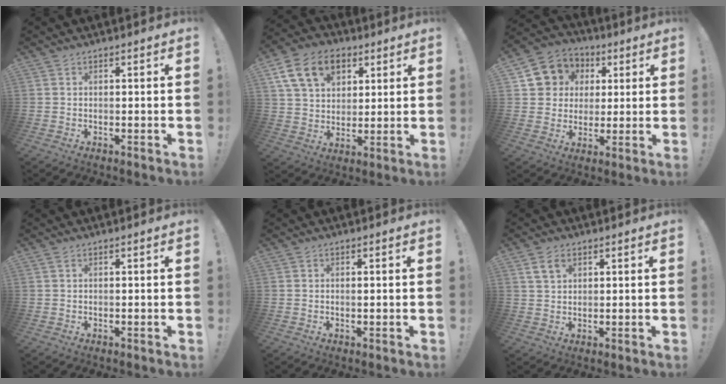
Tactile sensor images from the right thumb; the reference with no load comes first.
{"total": 16.3, "force": [7.2, 11.4, 9.1], "torque": [-0.134, -0.024, 0.136]}
{"total": 10.5, "force": [3.1, 9.6, 2.8], "torque": [-0.031, -0.014, 0.064]}
{"total": 0.7, "force": [0.3, 0.2, 0.6], "torque": [-0.018, 0.002, 0.006]}
{"total": 0.6, "force": [0.2, -0.1, 0.6], "torque": [-0.003, -0.004, 0.000]}
{"total": 4.4, "force": [2.4, 2.7, 2.5], "torque": [-0.044, -0.003, 0.045]}